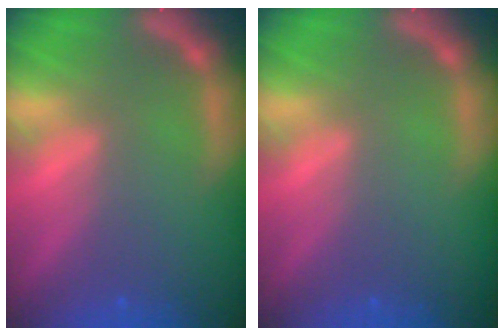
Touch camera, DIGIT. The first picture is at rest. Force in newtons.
{"total": 0.0}